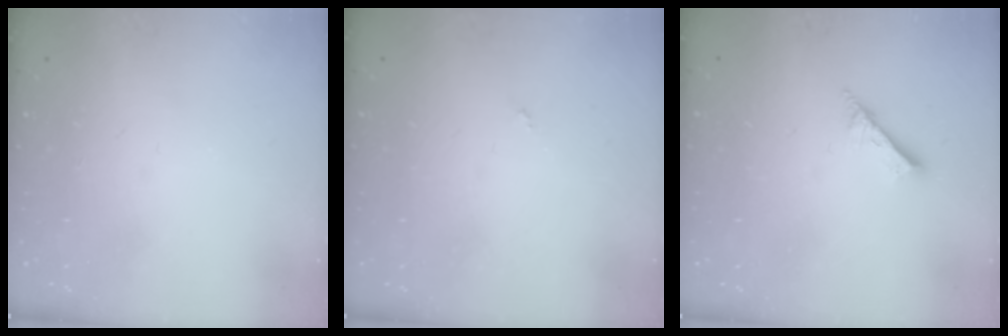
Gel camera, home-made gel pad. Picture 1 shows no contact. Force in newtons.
{"total": 0.0}
{"total": 2.0, "press": 2.0, "slide": 0.1}